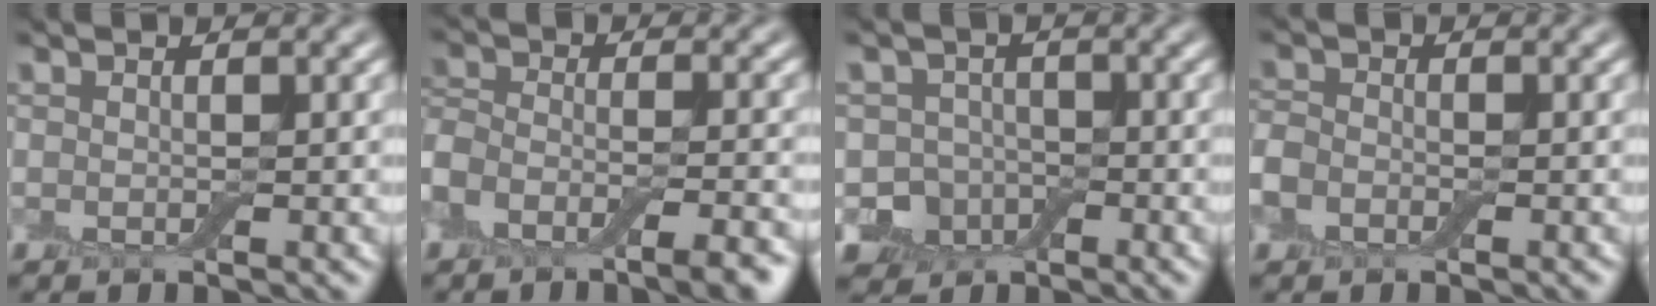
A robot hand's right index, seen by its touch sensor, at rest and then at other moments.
{"total": 7.0, "force": [-4.7, 2.8, 4.3], "torque": [-0.071, -0.004, -0.087]}
{"total": 3.6, "force": [-1.5, 3.1, 1.2], "torque": [-0.014, -0.006, -0.032]}
{"total": 2.5, "force": [-1.2, 1.8, 1.2], "torque": [-0.026, 0.001, -0.033]}